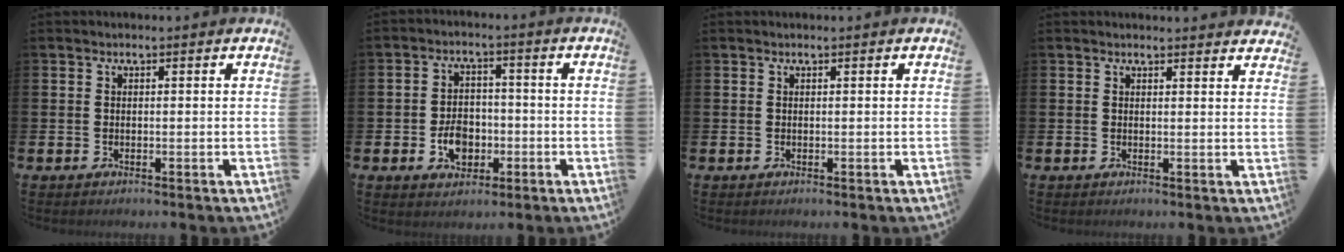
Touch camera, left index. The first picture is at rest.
{"total": 5.0, "force": [-1.5, 3.7, 2.9], "torque": [-0.048, 0.007, -0.030]}
{"total": 0.0}
{"total": 1.5, "force": [1.5, -0.1, -0.1], "torque": [0.010, -0.012, 0.027]}